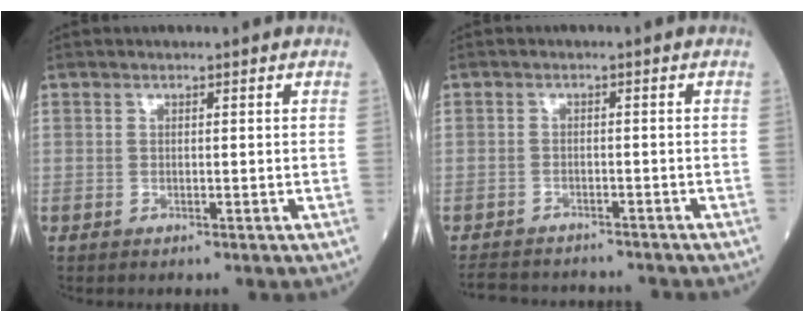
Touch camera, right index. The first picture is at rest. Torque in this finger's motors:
{"motor_torque": [-1.62, -0.38, -1.05, -0.21]}